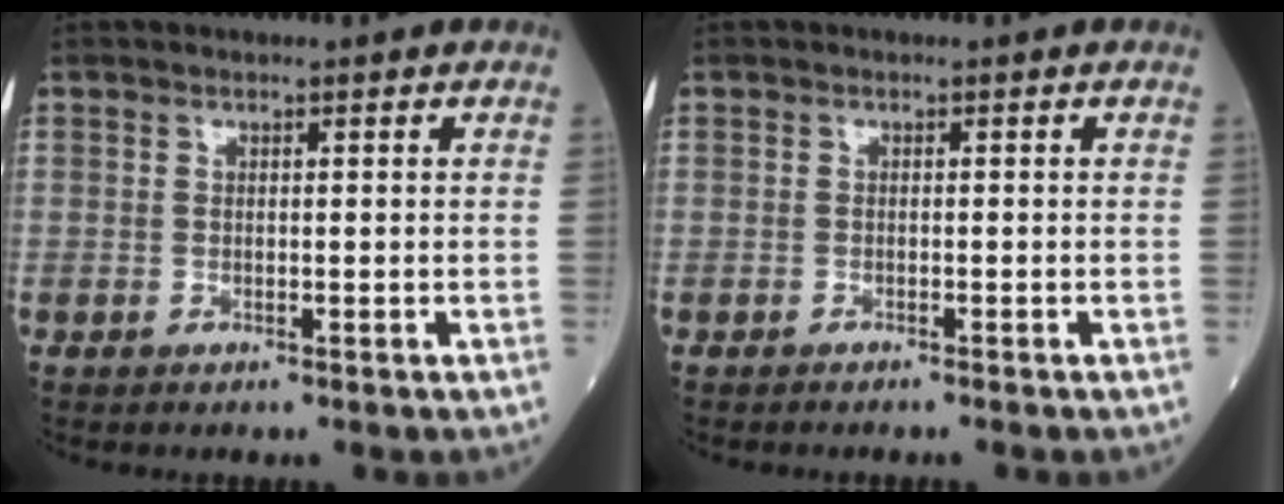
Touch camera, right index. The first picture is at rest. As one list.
[{"total": 1.3, "force": [-1.2, 0.0, 0.4], "torque": [-0.006, 0.001, -0.015]}]